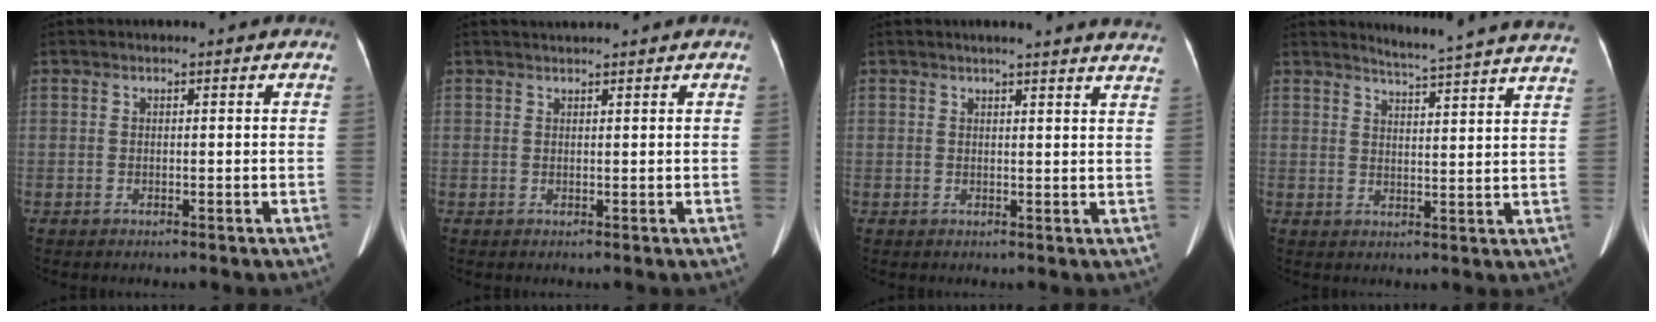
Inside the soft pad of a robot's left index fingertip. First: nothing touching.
{"total": 1.4, "force": [1.3, -0.4, 0.2], "torque": [-0.005, 0.014, 0.031]}
{"total": 13.4, "force": [12.4, 0.4, 4.9], "torque": [-0.053, -0.019, 0.128]}
{"total": 16.3, "force": [15.6, -1.3, 4.7], "torque": [-0.078, -0.067, 0.180]}